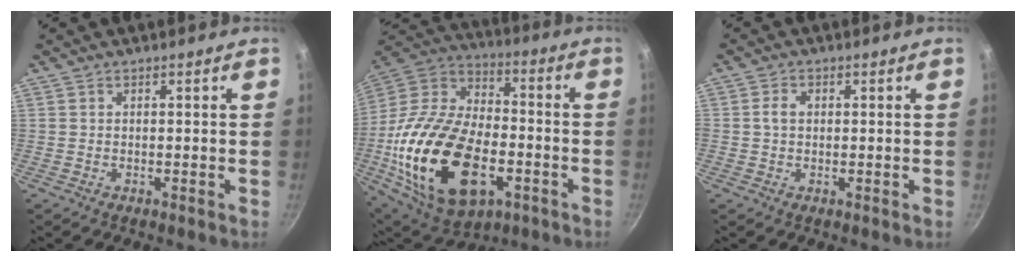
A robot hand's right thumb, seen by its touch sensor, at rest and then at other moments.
{"total": 30.5, "force": [-8.2, 17.8, 23.4], "torque": [-0.474, 0.015, -0.127]}
{"total": 2.4, "force": [0.2, 1.8, 1.6], "torque": [-0.030, 0.004, 0.002]}